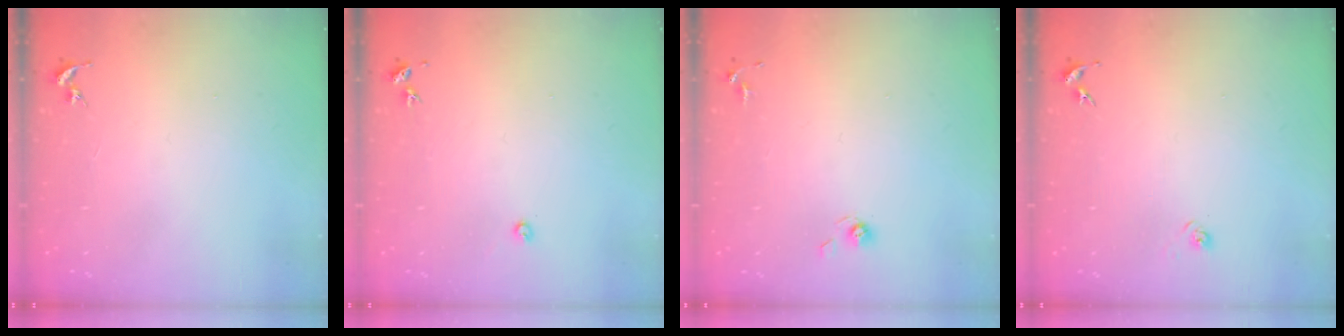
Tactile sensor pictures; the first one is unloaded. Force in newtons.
{"total": 2.4, "press": 2.4, "slide": 0.3}
{"total": 3.9, "press": 3.5, "slide": 1.7}
{"total": 3.3, "press": 3.2, "slide": 0.8}